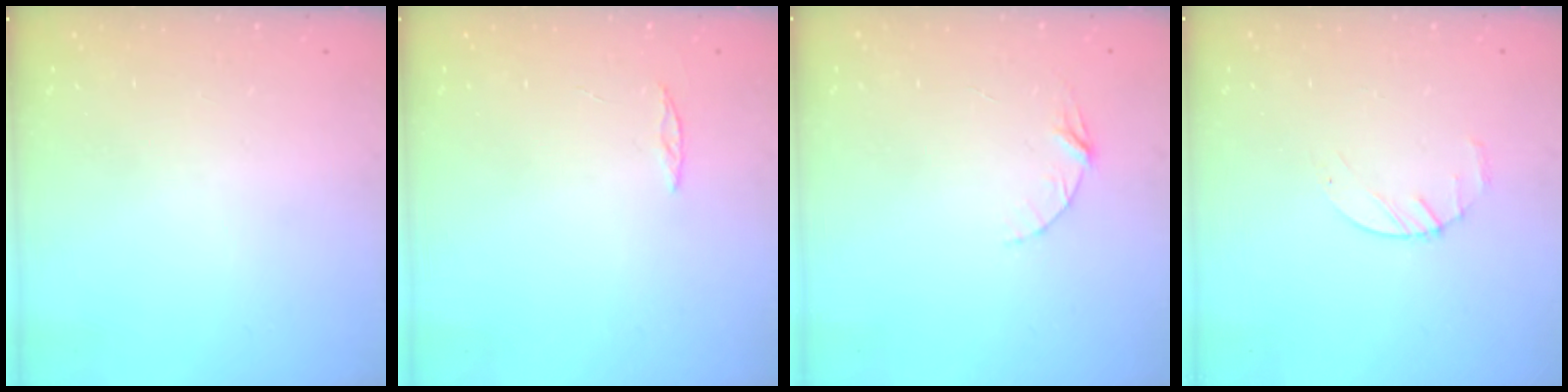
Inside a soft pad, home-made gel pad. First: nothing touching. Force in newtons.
{"total": 2.0, "press": 2.0, "slide": 0.2}
{"total": 3.7, "press": 3.7, "slide": 0.4}
{"total": 2.4, "press": 2.3, "slide": 0.3}